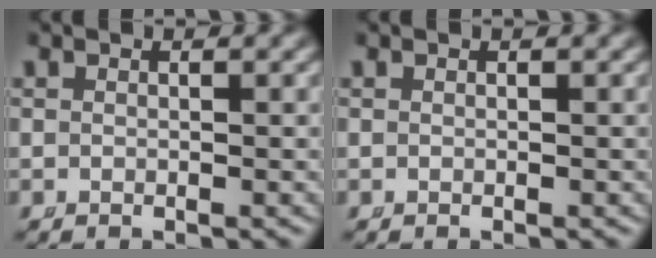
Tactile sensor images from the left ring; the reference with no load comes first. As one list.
[{"total": 0.0}]